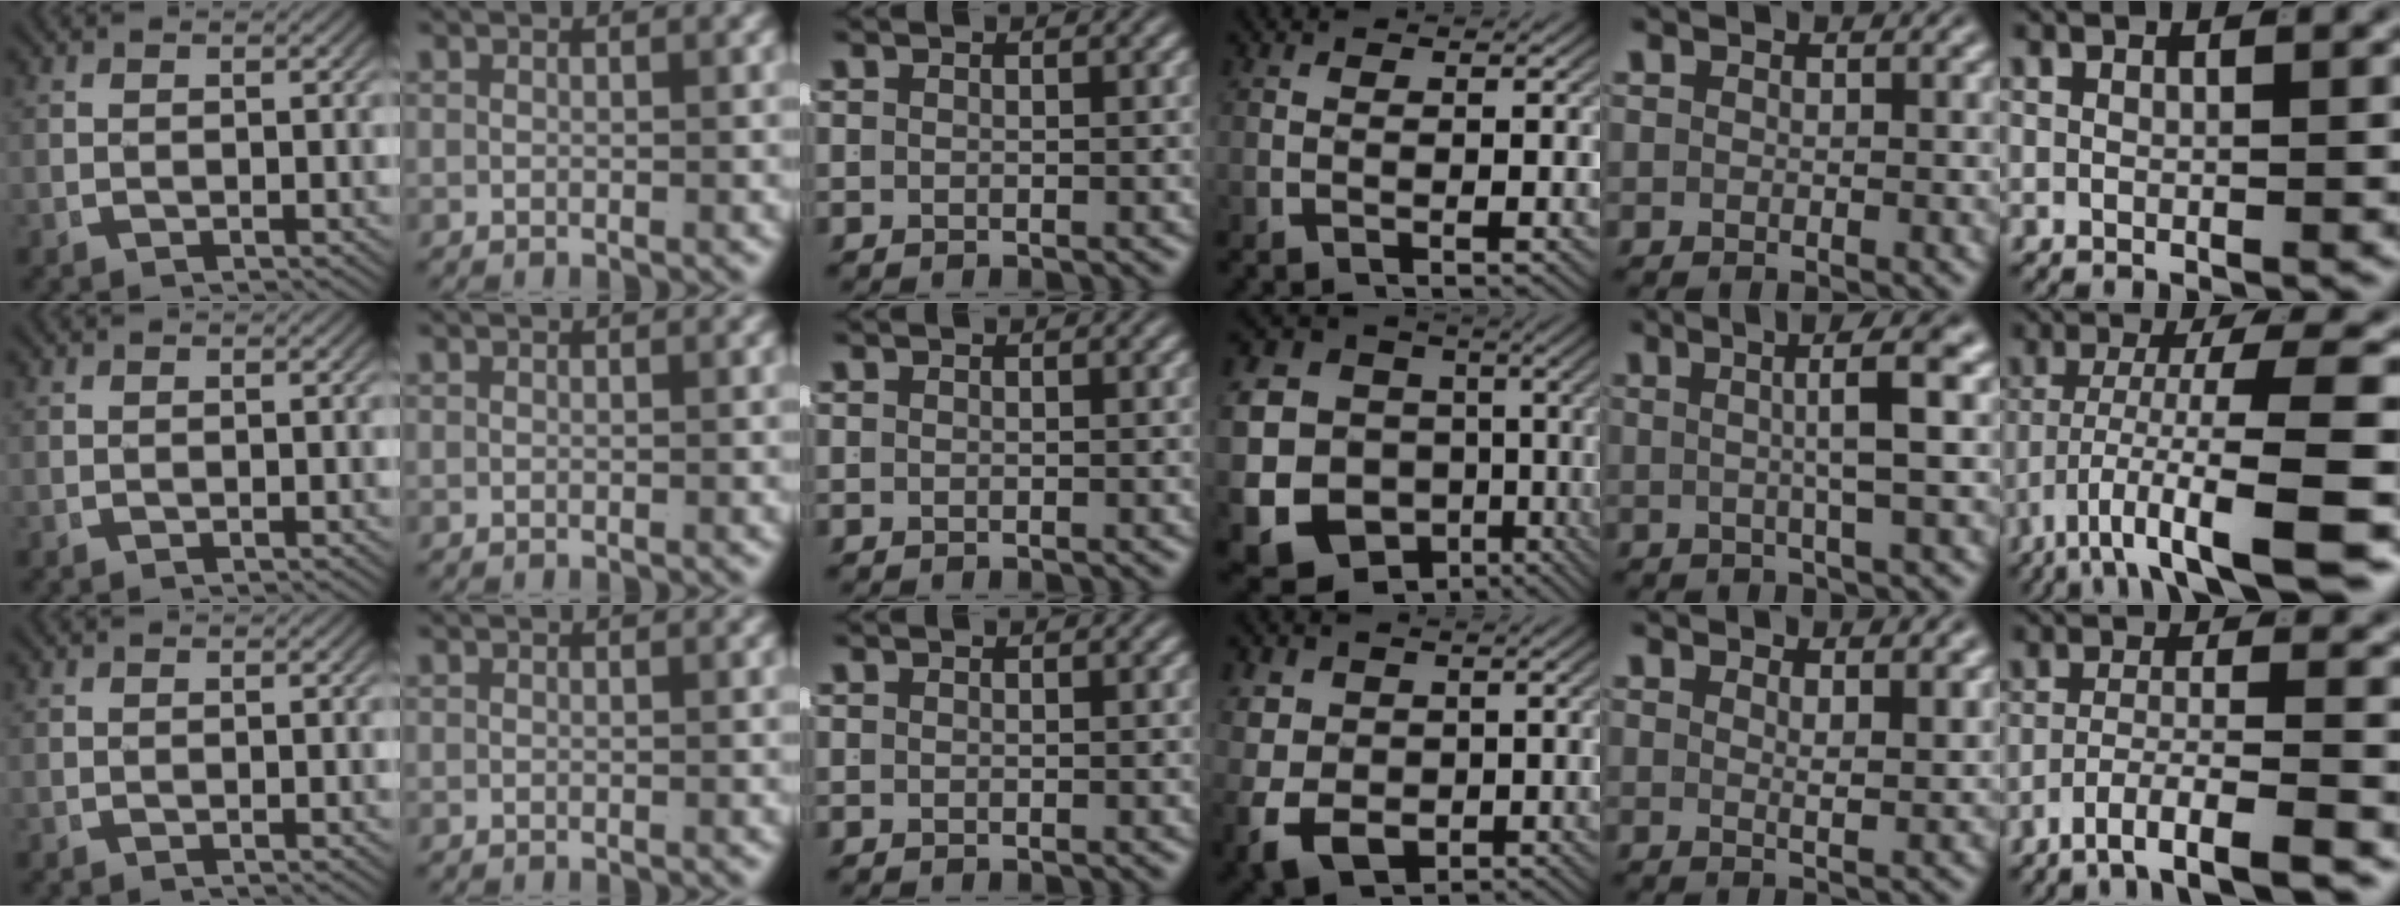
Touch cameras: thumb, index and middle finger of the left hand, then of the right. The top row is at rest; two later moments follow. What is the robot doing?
{"motion": "lift_and_place", "object": "shorts"}